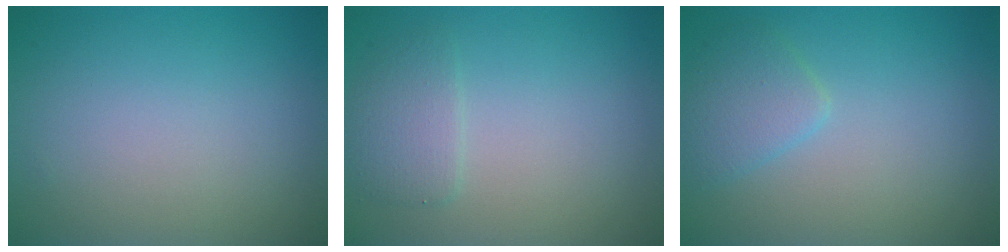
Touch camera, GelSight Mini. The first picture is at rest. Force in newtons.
{"total": 2.0, "press": 2.0, "slide": 0.2}
{"total": 2.3, "press": 2.3, "slide": 0.1}